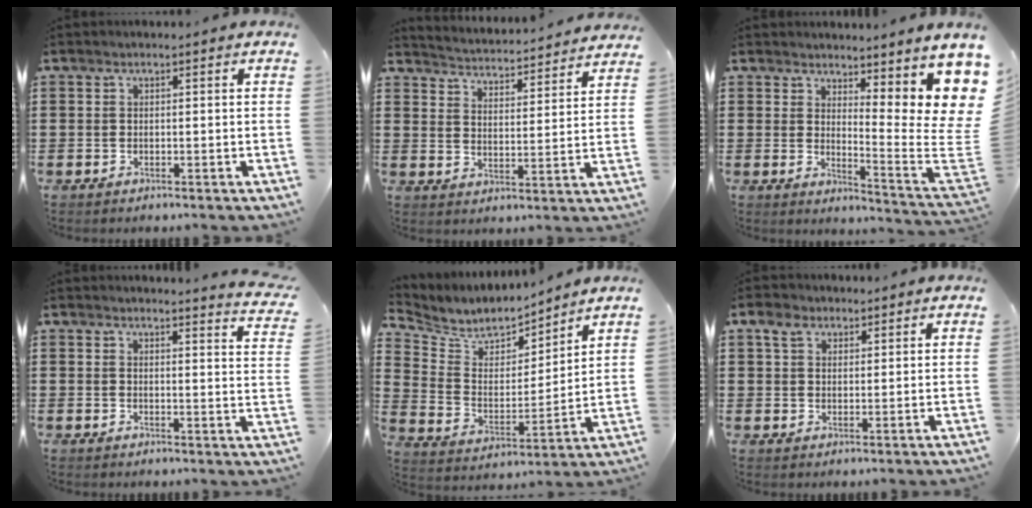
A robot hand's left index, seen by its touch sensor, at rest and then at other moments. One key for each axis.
{"total": 3.5, "fx": 3.4, "fy": -0.5, "fz": -0.6, "tx": -0.012, "ty": -0.037, "tz": 0.053}
{"total": 7.1, "fx": 5.2, "fy": 1.0, "fz": 4.7, "tx": -0.077, "ty": -0.059, "tz": 0.091}
{"total": 3.0, "fx": 2.9, "fy": -0.6, "fz": 0.5, "tx": -0.015, "ty": -0.019, "tz": 0.049}
{"total": 5.6, "fx": 5.0, "fy": 2.5, "fz": 0.5, "tx": -0.050, "ty": -0.037, "tz": 0.082}
{"total": 3.5, "fx": 2.3, "fy": 2.4, "fz": 1.1, "tx": -0.025, "ty": 0.010, "tz": 0.039}